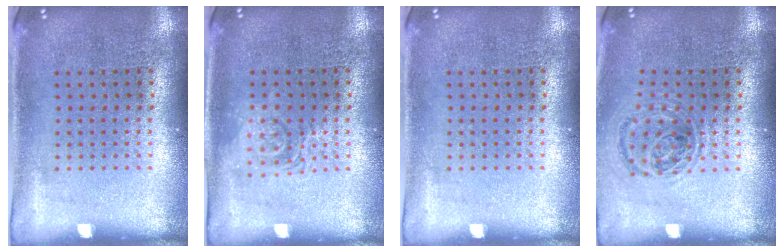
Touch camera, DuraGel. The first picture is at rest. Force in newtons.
{"total": 1.1, "press": 1.1, "slide": 0.2}
{"total": 0.0}
{"total": 0.9, "press": 0.9, "slide": 0.2}